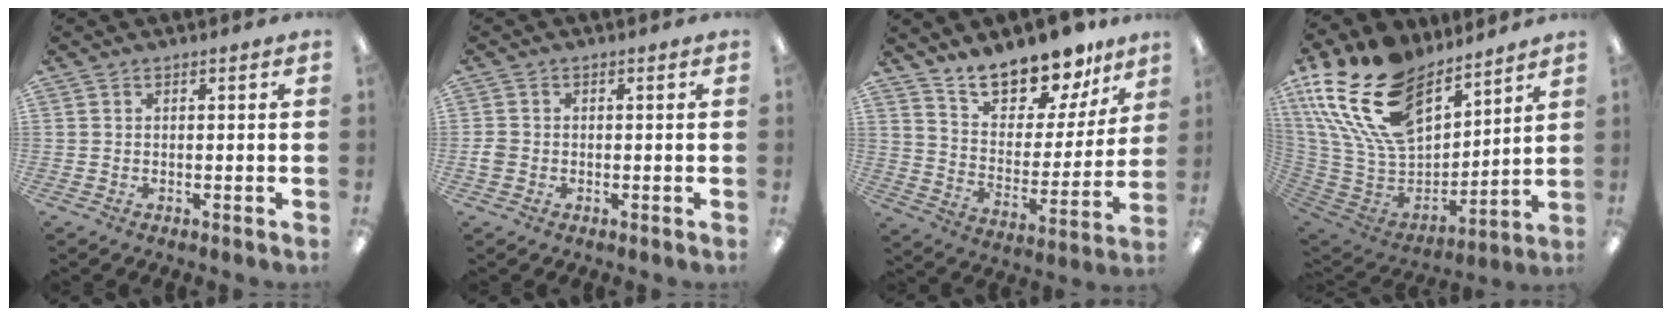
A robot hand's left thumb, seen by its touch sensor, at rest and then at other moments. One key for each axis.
{"total": 2.2, "fx": -0.6, "fy": 1.9, "fz": 1.0, "tx": -0.016, "ty": 0.004, "tz": -0.012}
{"total": 15.9, "fx": 14.1, "fy": 5.6, "fz": 4.8, "tx": -0.089, "ty": -0.112, "tz": 0.252}
{"total": 25.6, "fx": 15.4, "fy": 14.6, "fz": 14.4, "tx": -0.303, "ty": -0.085, "tz": 0.285}